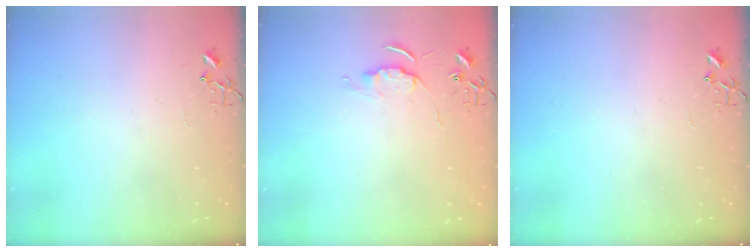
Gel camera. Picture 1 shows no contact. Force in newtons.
{"total": 6.2, "press": 6.2, "slide": 0.7}
{"total": 0.0}